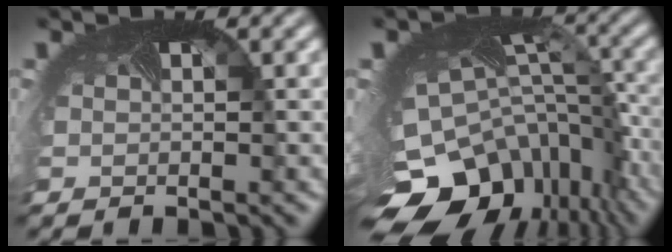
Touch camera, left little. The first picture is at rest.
{"total": 14.6, "force": [-8.2, 9.6, 7.4], "torque": [-0.167, -0.042, -0.102]}